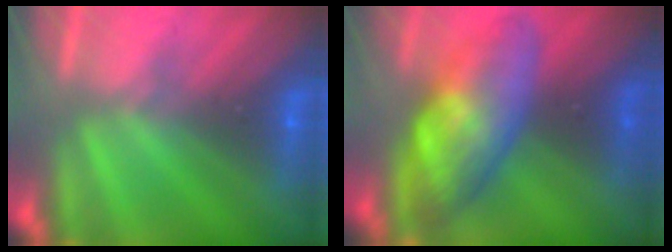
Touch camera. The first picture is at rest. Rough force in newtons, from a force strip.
{"total": 7.5}